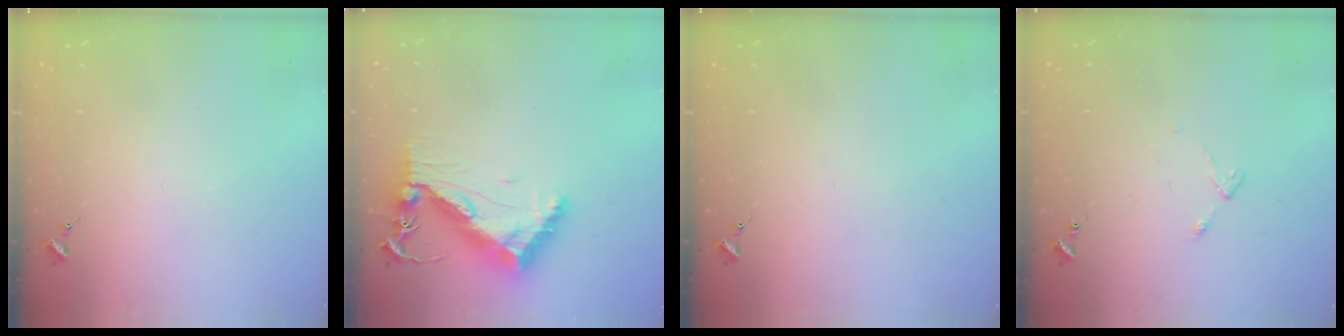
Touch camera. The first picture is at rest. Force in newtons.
{"total": 13.5, "press": 13.4, "slide": 1.2}
{"total": 0.0}
{"total": 4.3, "press": 4.2, "slide": 0.5}